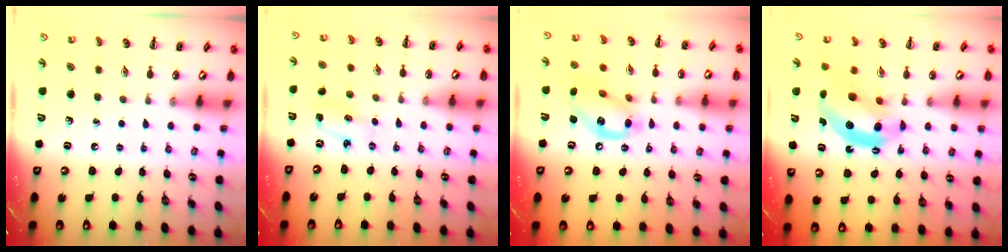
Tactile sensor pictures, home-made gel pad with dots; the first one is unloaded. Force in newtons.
{"total": 2.8, "press": 2.8, "slide": 0.6}
{"total": 13.3, "press": 12.9, "slide": 3.2}
{"total": 11.4, "press": 11.0, "slide": 3.0}